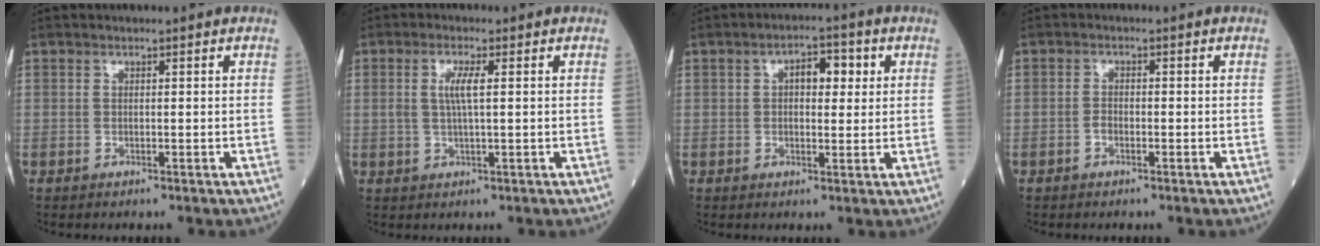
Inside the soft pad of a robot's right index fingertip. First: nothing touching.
{"total": 3.4, "force": [0.7, 0.3, 3.3], "torque": [-0.068, 0.003, 0.015]}
{"total": 5.1, "force": [1.4, 2.4, 4.3], "torque": [-0.065, 0.017, 0.020]}
{"total": 1.3, "force": [-0.6, 0.7, 0.9], "torque": [-0.015, 0.004, -0.011]}